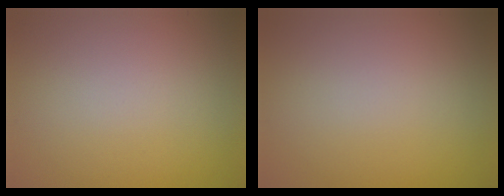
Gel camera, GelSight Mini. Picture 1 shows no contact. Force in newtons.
{"total": 0.0}